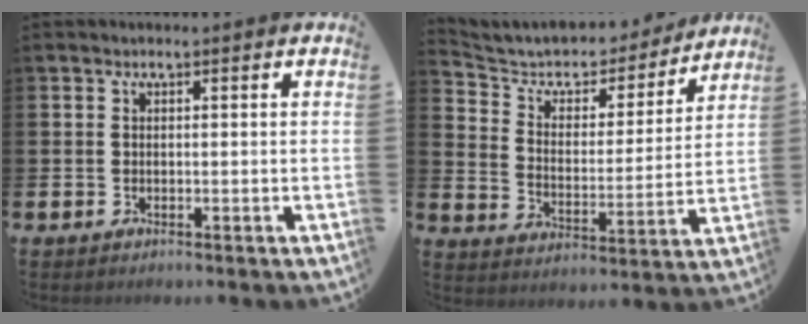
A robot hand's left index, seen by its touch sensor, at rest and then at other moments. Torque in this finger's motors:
{"motor_torque": [0.83, -1.25, 0.43, 0.05]}